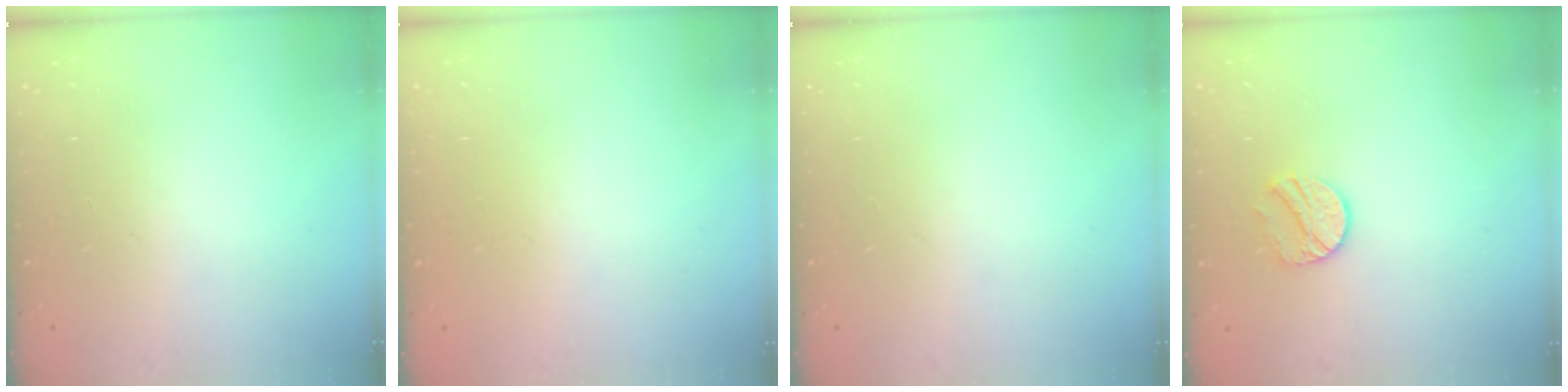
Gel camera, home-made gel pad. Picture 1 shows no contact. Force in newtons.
{"total": 0.5, "press": 0.5, "slide": 0.1}
{"total": 0.0}
{"total": 9.0, "press": 9.0, "slide": 0.3}